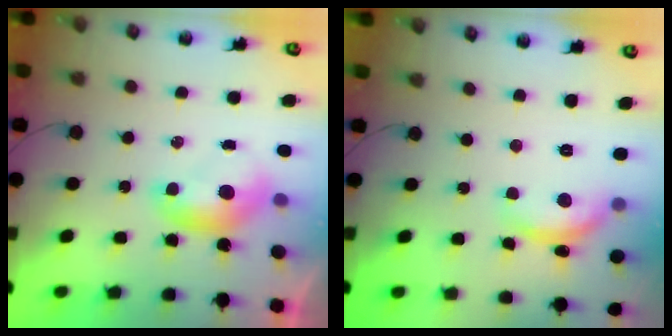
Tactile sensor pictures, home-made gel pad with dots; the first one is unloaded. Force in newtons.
{"total": 6.8, "press": 6.8, "slide": 0.7}